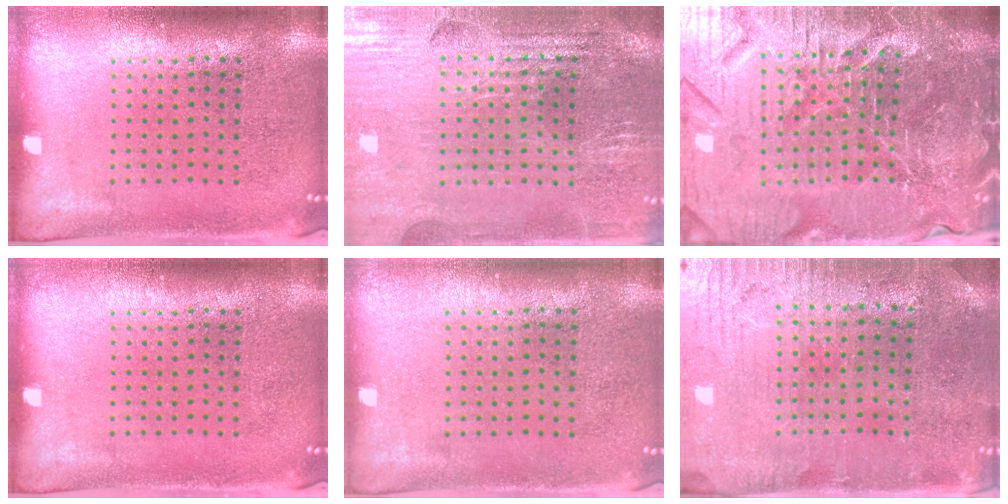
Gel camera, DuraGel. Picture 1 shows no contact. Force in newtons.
{"total": 2.9, "press": 2.8, "slide": 0.4}
{"total": 6.6, "press": 6.0, "slide": 2.8}
{"total": 0.0}
{"total": 0.0}
{"total": 0.9, "press": 0.7, "slide": 0.6}